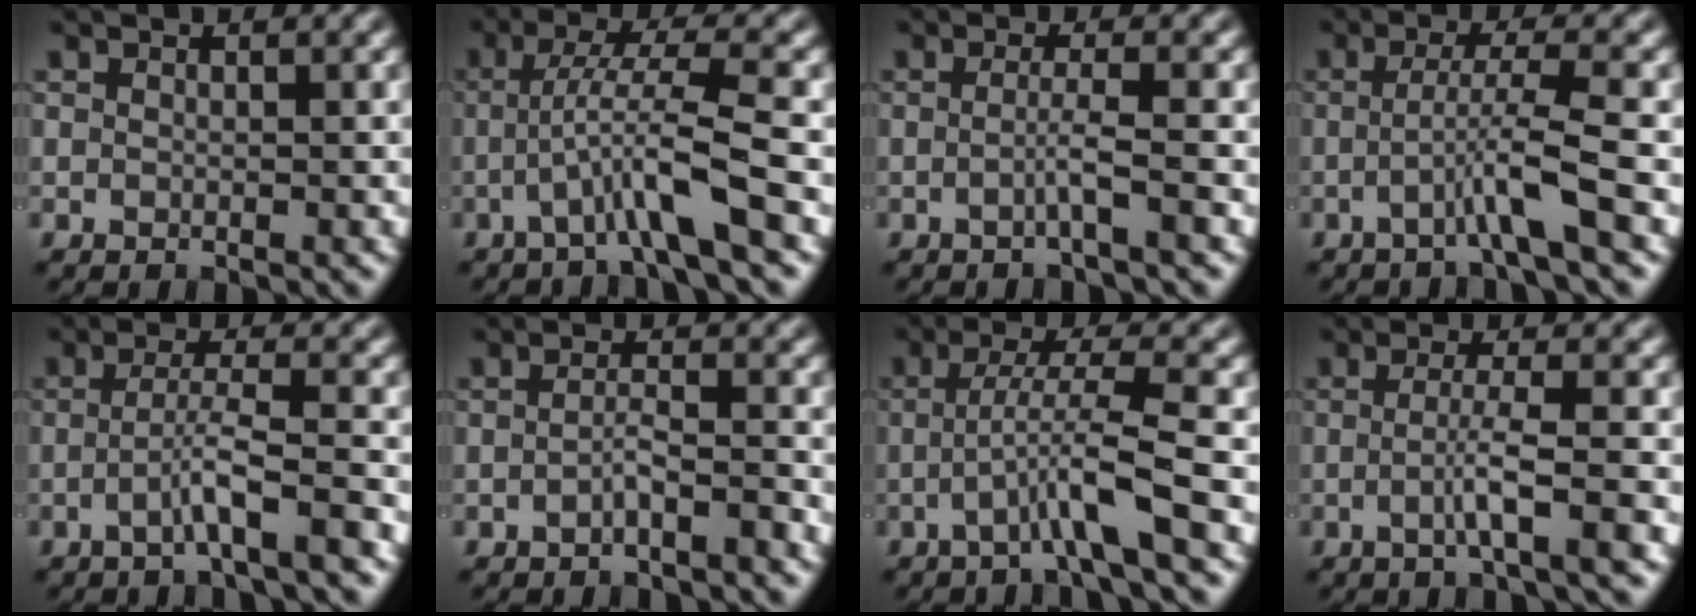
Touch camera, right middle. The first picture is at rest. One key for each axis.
{"total": 4.9, "fx": -1.7, "fy": 0.1, "fz": 4.6, "tx": -0.086, "ty": 0.014, "tz": -0.039}
{"total": 2.0, "fx": -0.6, "fy": 0.1, "fz": 1.9, "tx": -0.034, "ty": 0.001, "tz": -0.018}
{"total": 3.6, "fx": -1.3, "fy": 0.0, "fz": 3.3, "tx": -0.061, "ty": 0.008, "tz": -0.037}
{"total": 3.4, "fx": -1.5, "fy": 0.1, "fz": 3.0, "tx": -0.053, "ty": 0.013, "tz": -0.037}
{"total": 1.6, "fx": -1.0, "fy": 0.1, "fz": 1.3, "tx": -0.024, "ty": 0.008, "tz": -0.024}
{"total": 4.4, "fx": -1.5, "fy": 0.0, "fz": 4.1, "tx": -0.076, "ty": 0.013, "tz": -0.040}
{"total": 3.2, "fx": -0.8, "fy": 0.3, "fz": 3.1, "tx": -0.055, "ty": 0.000, "tz": -0.021}